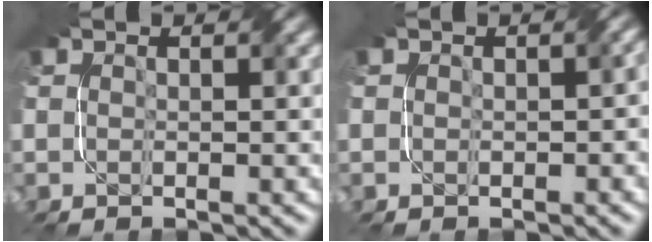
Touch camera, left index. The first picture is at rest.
{"total": 1.3, "force": [0.1, 1.0, 0.9], "torque": [-0.010, -0.001, 0.003]}